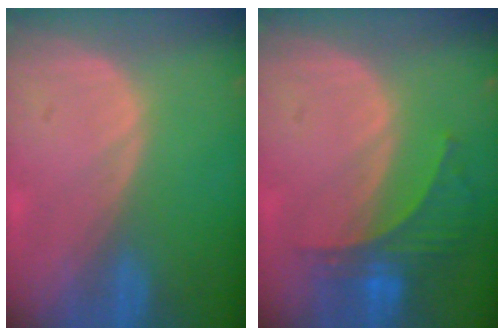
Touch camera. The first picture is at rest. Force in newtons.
{"total": 5.6, "press": 5.6, "slide": 0.9}